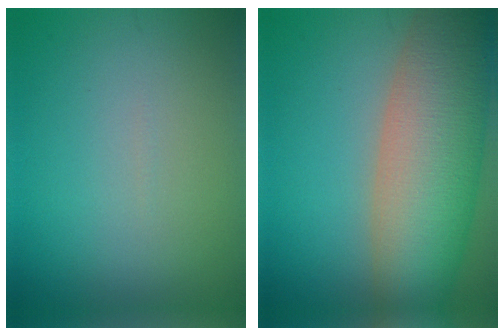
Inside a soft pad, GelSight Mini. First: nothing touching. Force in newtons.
{"total": 12.4, "press": 12.4, "slide": 0.5}